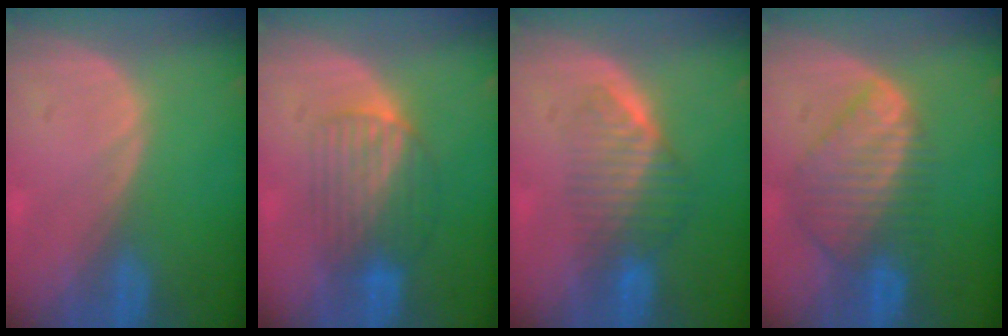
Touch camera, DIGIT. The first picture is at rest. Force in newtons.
{"total": 6.3, "press": 6.2, "slide": 1.1}
{"total": 6.3, "press": 5.7, "slide": 2.8}
{"total": 8.9, "press": 7.7, "slide": 4.4}